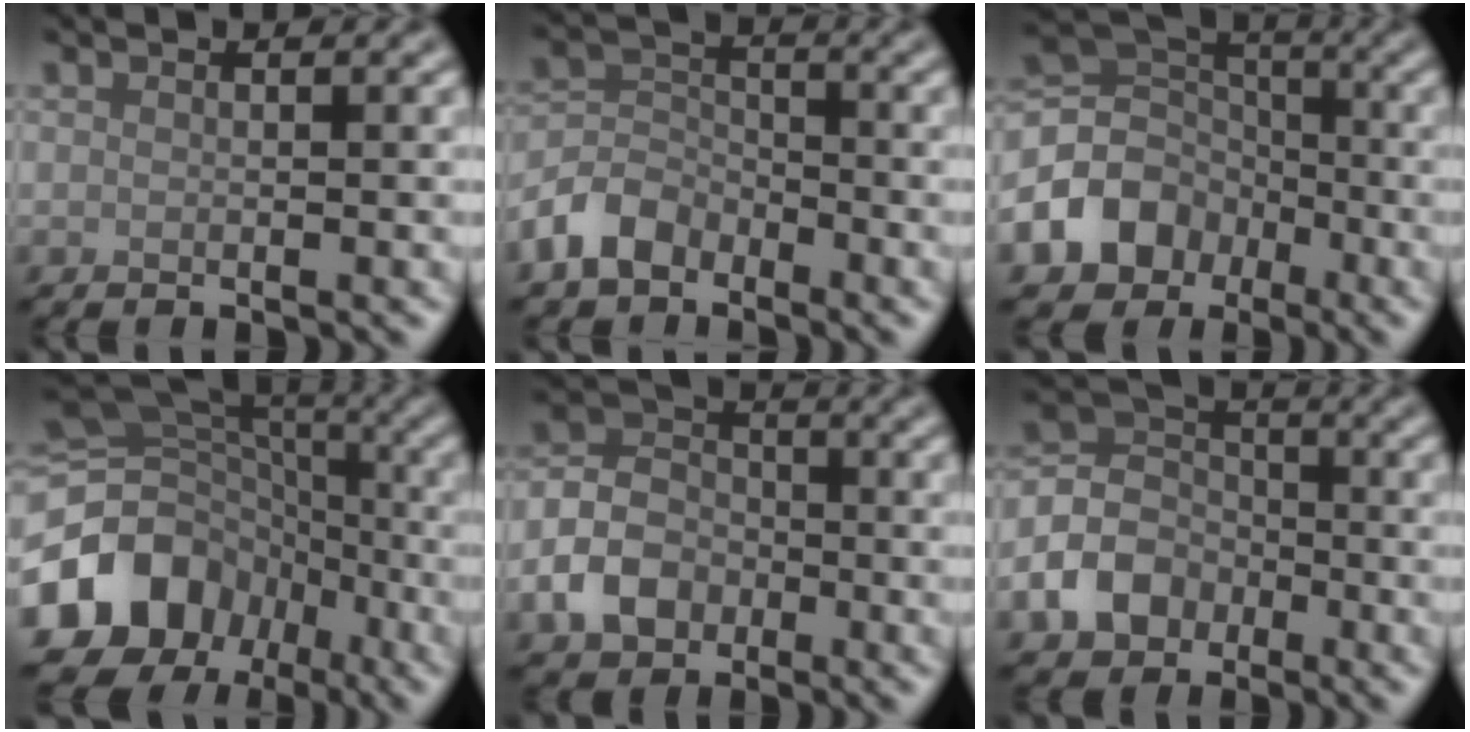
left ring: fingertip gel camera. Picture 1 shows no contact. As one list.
[{"total": 4.0, "force": [-2.8, 2.5, 1.4], "torque": [-0.030, 0.005, -0.067]}, {"total": 7.8, "force": [-3.8, 6.1, 3.1], "torque": [-0.062, 0.004, -0.087]}, {"total": 15.0, "force": [-6.2, 12.3, 6.0], "torque": [-0.144, -0.012, -0.108]}, {"total": 5.1, "force": [-2.3, 3.9, 2.5], "torque": [-0.052, 0.004, -0.055]}, {"total": 5.7, "force": [-2.8, 4.4, 2.4], "torque": [-0.052, 0.004, -0.068]}]